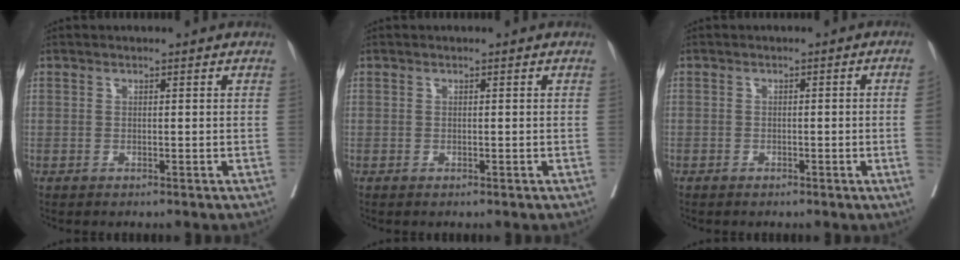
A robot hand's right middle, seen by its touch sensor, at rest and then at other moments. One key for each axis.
{"total": 0.0}
{"total": 2.6, "fx": -0.6, "fy": -0.6, "fz": 2.5, "tx": -0.033, "ty": 0.003, "tz": -0.010}